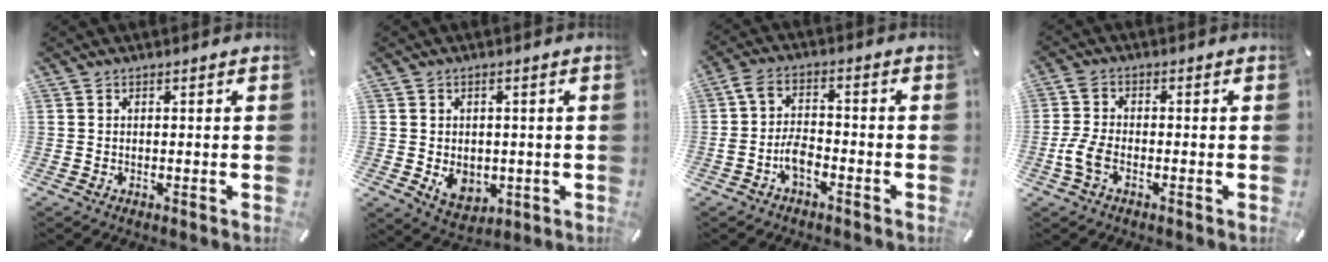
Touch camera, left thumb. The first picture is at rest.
{"total": 6.2, "force": [-0.7, 5.1, 3.3], "torque": [-0.040, -0.005, -0.012]}
{"total": 6.3, "force": [-2.9, 3.1, 4.6], "torque": [-0.095, 0.014, -0.055]}
{"total": 4.9, "force": [-1.9, 2.7, 3.6], "torque": [-0.084, 0.002, -0.039]}